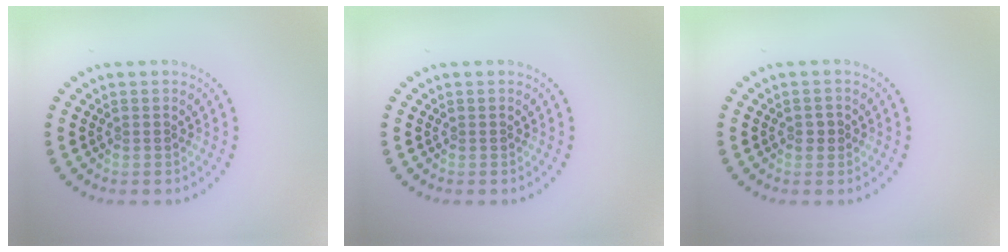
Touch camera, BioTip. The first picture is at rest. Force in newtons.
{"total": 0.0}
{"total": 1.0, "press": 1.0, "slide": 0.2}